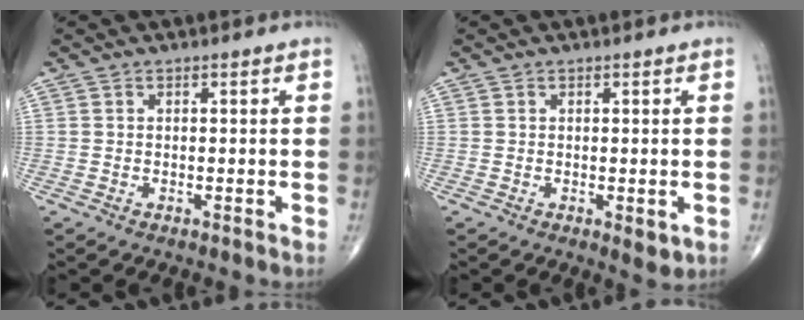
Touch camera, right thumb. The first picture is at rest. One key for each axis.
{"total": 2.4, "fx": -0.4, "fy": 1.1, "fz": 2.1, "tx": -0.020, "ty": -0.006, "tz": -0.003}